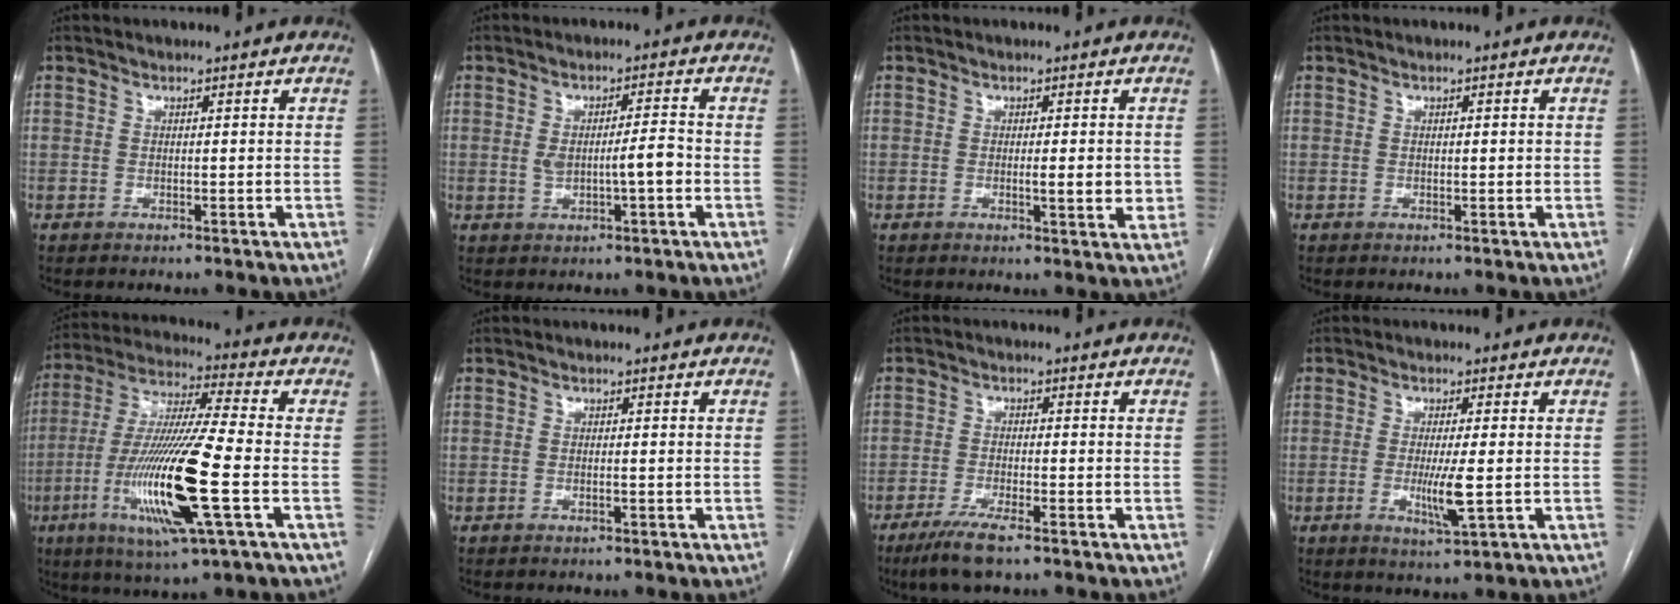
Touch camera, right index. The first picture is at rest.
{"total": 5.1, "force": [-0.6, 1.0, 5.0], "torque": [-0.091, 0.008, -0.003]}
{"total": 3.8, "force": [-0.2, 0.8, 3.7], "torque": [-0.052, -0.004, -0.004]}
{"total": 0.7, "force": [0.1, 0.2, 0.6], "torque": [-0.010, 0.001, 0.002]}
{"total": 18.9, "force": [-5.3, 0.8, 18.1], "torque": [-0.379, -0.023, -0.100]}
{"total": 0.5, "force": [-0.2, -0.1, 0.5], "torque": [-0.010, 0.001, -0.003]}
{"total": 6.0, "force": [-4.1, 0.4, 4.3], "torque": [-0.084, -0.016, -0.073]}
{"total": 5.4, "force": [-0.9, 0.0, 5.3], "torque": [-0.102, -0.014, -0.014]}